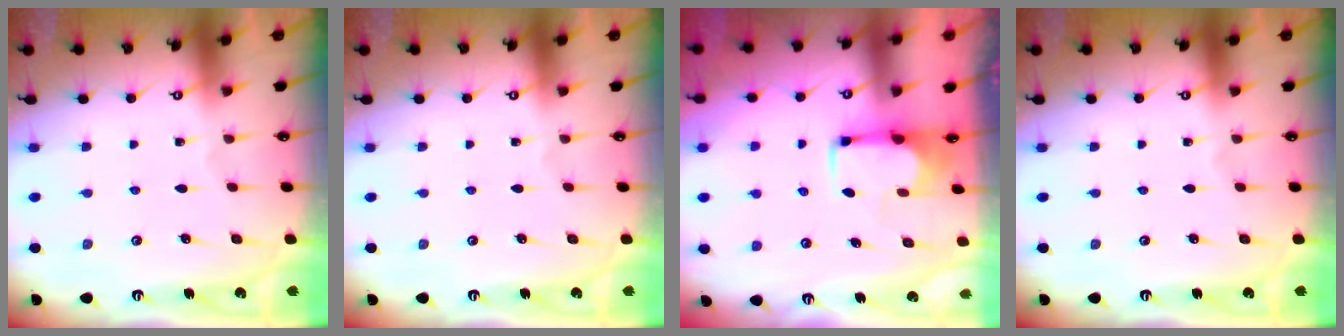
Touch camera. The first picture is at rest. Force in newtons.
{"total": 0.0}
{"total": 1.7, "press": 1.6, "slide": 0.6}
{"total": 0.0}